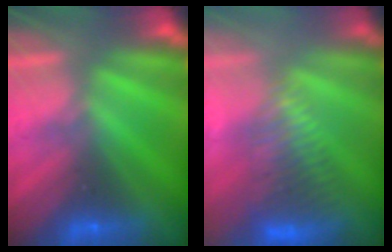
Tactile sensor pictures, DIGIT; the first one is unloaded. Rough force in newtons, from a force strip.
{"total": 5.1}